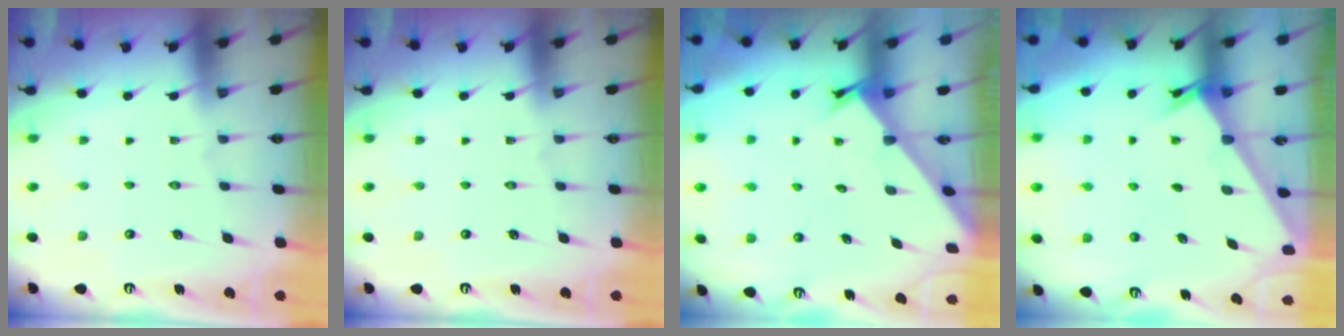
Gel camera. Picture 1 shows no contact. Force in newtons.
{"total": 0.0}
{"total": 2.3, "press": 2.3, "slide": 0.2}
{"total": 2.3, "press": 2.3, "slide": 0.2}